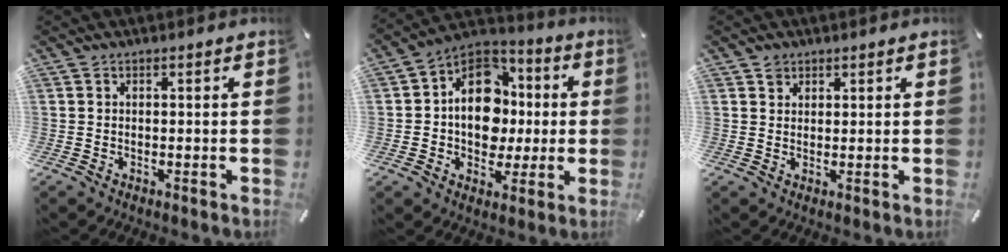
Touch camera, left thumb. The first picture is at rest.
{"total": 15.7, "force": [-0.7, 12.7, 9.1], "torque": [-0.152, 0.010, -0.008]}
{"total": 1.9, "force": [1.2, 1.5, 0.2], "torque": [0.011, -0.006, 0.020]}